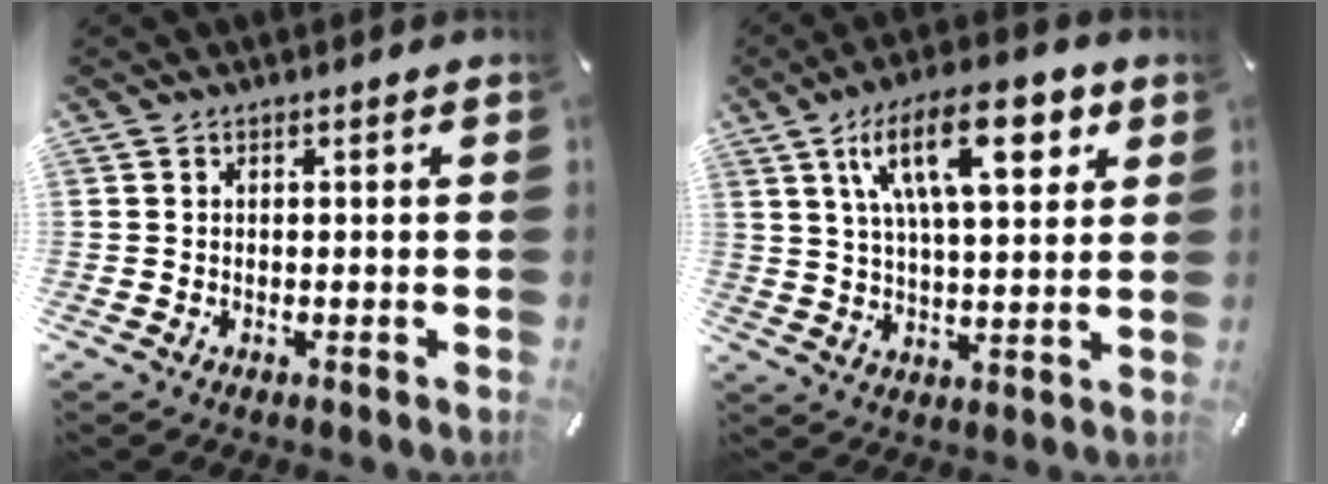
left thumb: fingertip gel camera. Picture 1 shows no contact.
{"total": 17.7, "force": [8.0, 7.0, 14.1], "torque": [-0.233, -0.006, 0.128]}